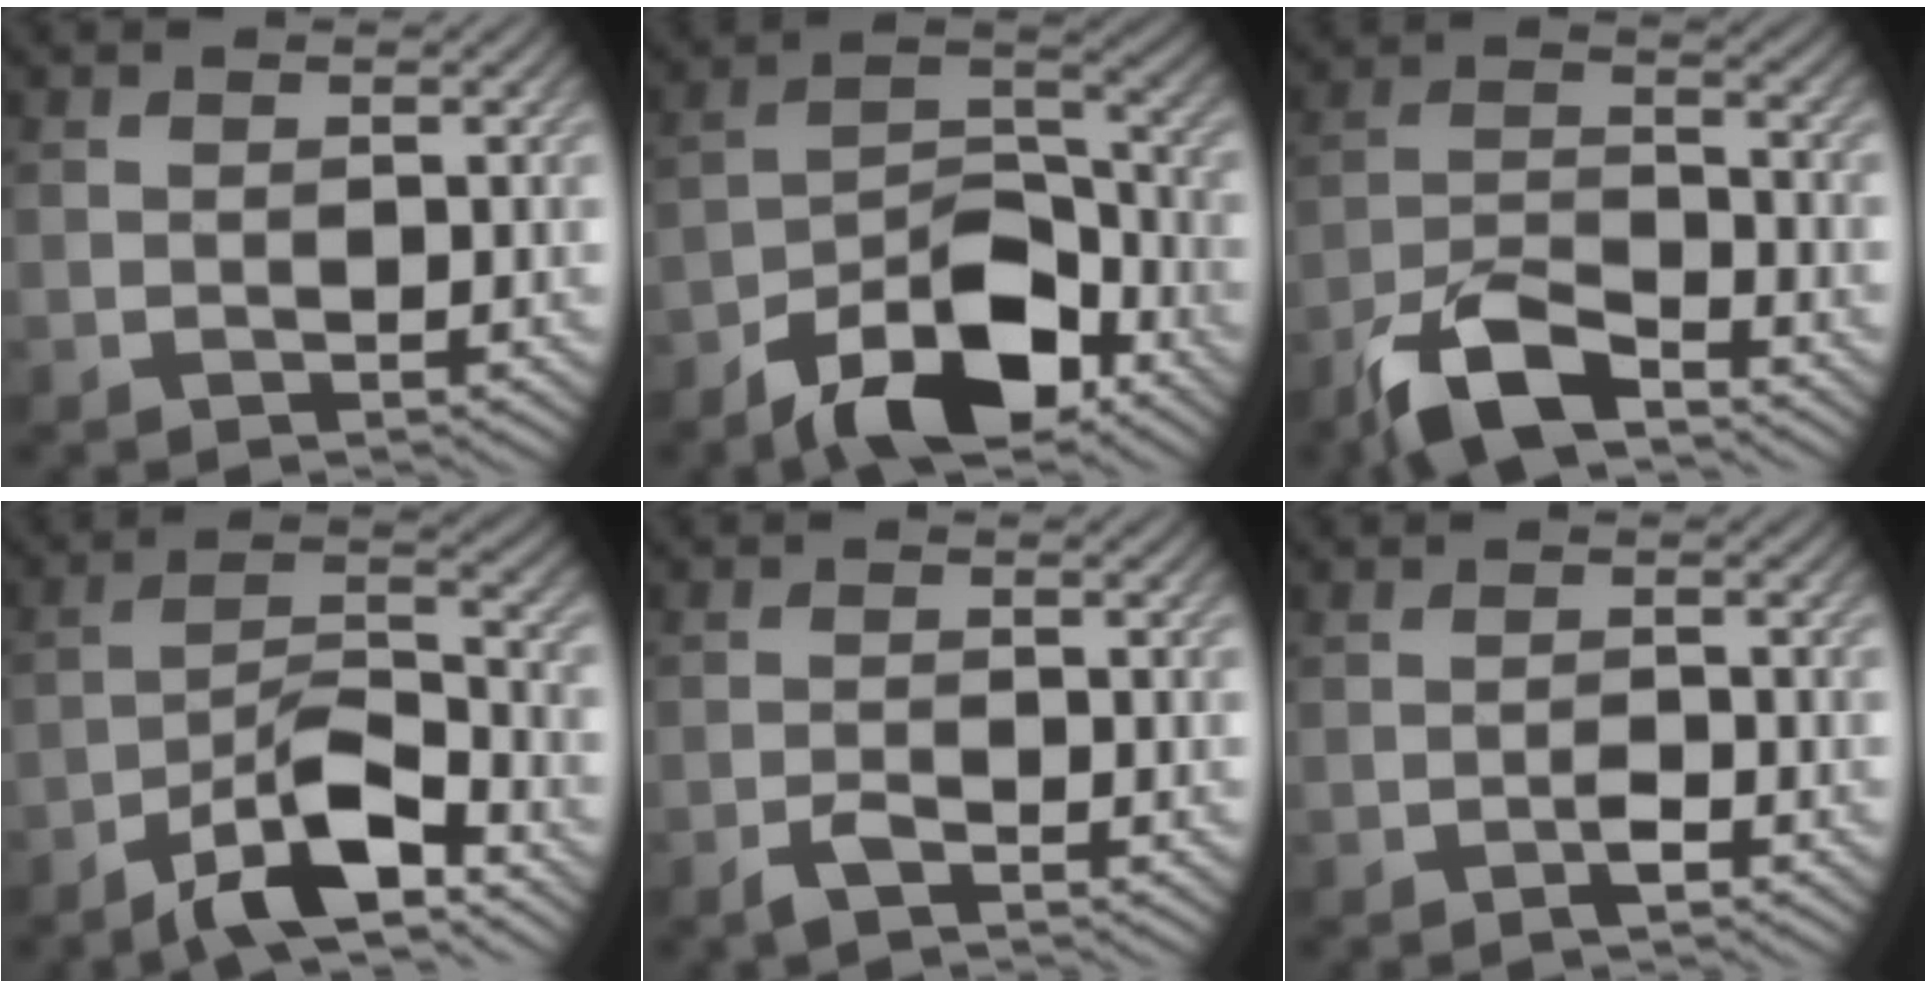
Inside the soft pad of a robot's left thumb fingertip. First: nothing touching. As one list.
[{"total": 11.9, "force": [-8.1, 5.0, 7.1], "torque": [-0.116, 0.007, -0.164]}, {"total": 9.3, "force": [-6.9, 2.9, 5.5], "torque": [-0.105, -0.003, -0.146]}, {"total": 10.4, "force": [-7.1, 2.7, 7.0], "torque": [-0.121, 0.007, -0.137]}, {"total": 1.8, "force": [-1.3, 0.4, 1.1], "torque": [-0.025, 0.002, -0.030]}, {"total": 1.6, "force": [-1.0, 0.4, 1.1], "torque": [-0.020, 0.001, -0.019]}]